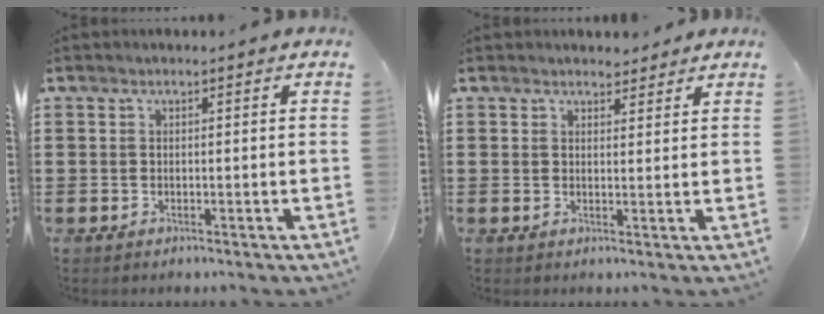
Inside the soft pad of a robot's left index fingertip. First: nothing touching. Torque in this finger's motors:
{"motor_torque": [1.08, 0.47, 0.20, 0.03]}